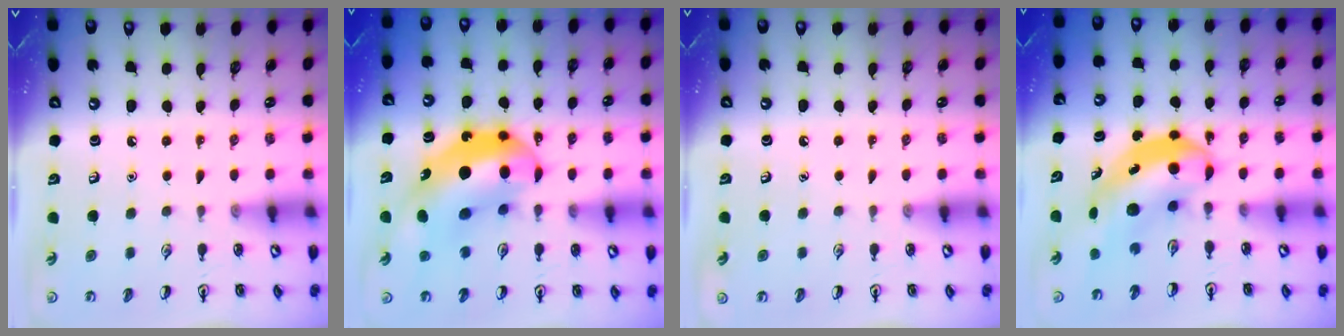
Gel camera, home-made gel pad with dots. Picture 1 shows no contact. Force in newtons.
{"total": 16.3, "press": 15.5, "slide": 5.1}
{"total": 0.0}
{"total": 6.6, "press": 6.5, "slide": 1.5}